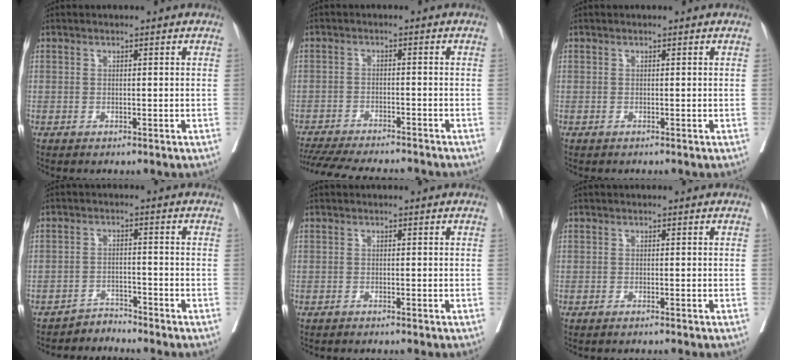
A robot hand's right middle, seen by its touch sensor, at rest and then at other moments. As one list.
[{"total": 16.1, "force": [-14.5, 2.7, 6.5], "torque": [-0.141, -0.023, -0.208]}, {"total": 0.0}, {"total": 2.7, "force": [-2.5, -0.1, -0.9], "torque": [0.022, -0.008, -0.043]}, {"total": 1.7, "force": [-1.5, 0.0, 0.8], "torque": [-0.012, -0.001, -0.021]}, {"total": 2.0, "force": [-1.7, -0.2, 1.0], "torque": [-0.013, -0.001, -0.023]}]